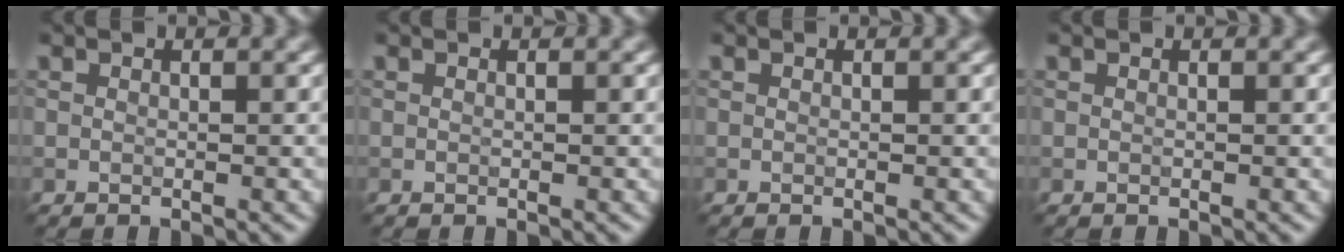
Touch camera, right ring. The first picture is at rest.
{"total": 0.0}
{"total": 0.0}
{"total": 0.0}